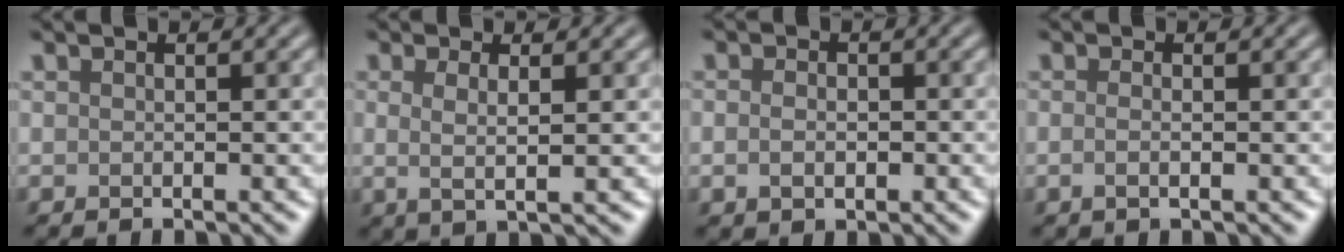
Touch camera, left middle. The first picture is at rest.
{"total": 2.3, "force": [0.4, 0.6, 2.2], "torque": [-0.040, -0.003, 0.007]}
{"total": 1.8, "force": [-0.3, 1.3, 1.3], "torque": [-0.019, -0.002, -0.004]}
{"total": 1.0, "force": [-0.2, 0.3, 1.0], "torque": [-0.019, -0.004, -0.006]}